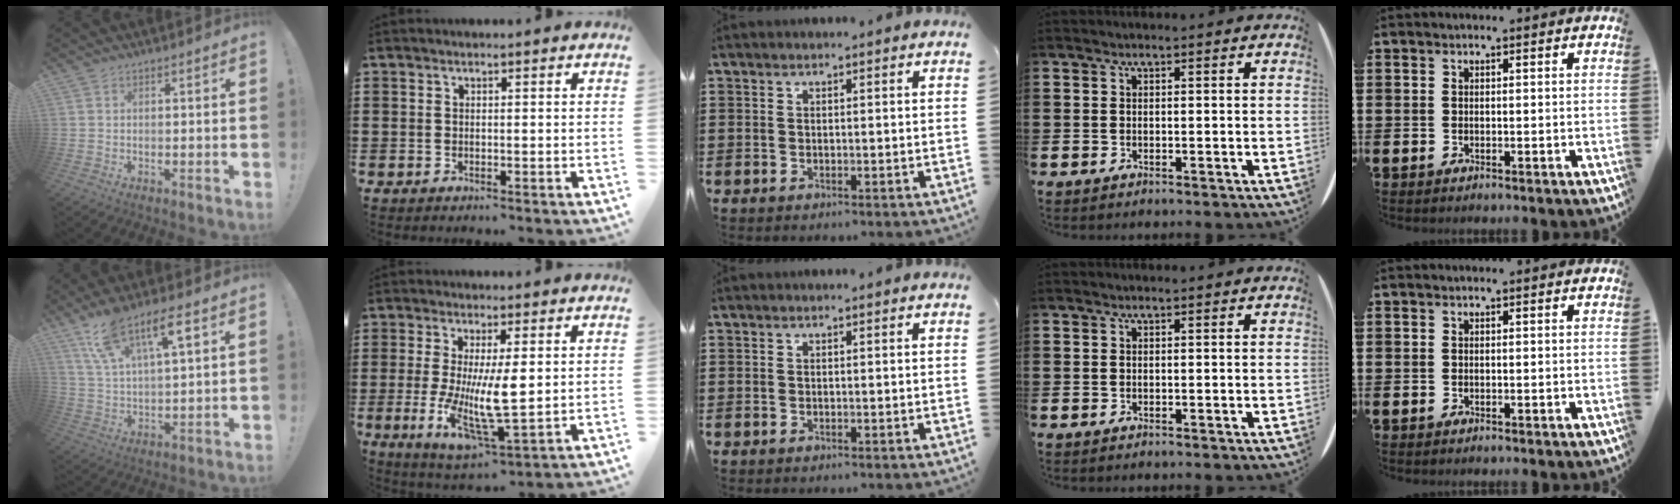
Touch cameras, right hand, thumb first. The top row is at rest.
{"thumb": {"total": 13.5, "force": [8.0, 4.3, 10.0], "torque": [-0.173, -0.026, 0.138]}, "index": {"total": 9.2, "force": [0.0, 3.0, 8.7], "torque": [-0.150, -0.019, 0.001]}}